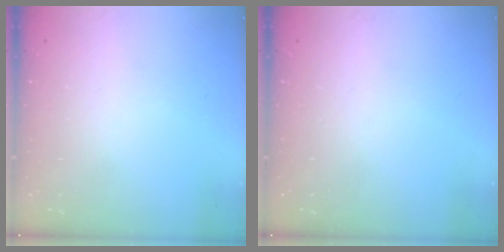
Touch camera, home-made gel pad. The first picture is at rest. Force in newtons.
{"total": 0.0}